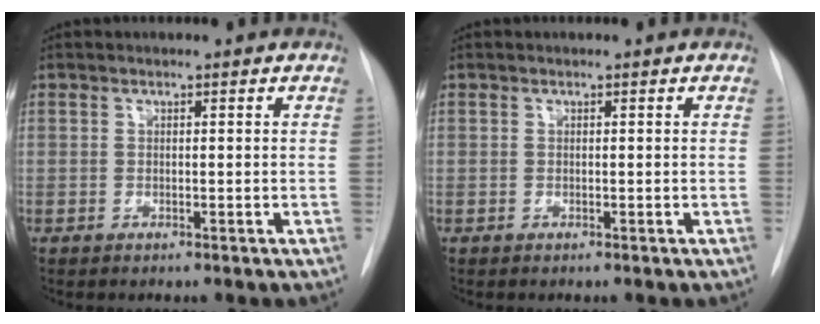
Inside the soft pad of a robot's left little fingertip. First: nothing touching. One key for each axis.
{"total": 0.0}